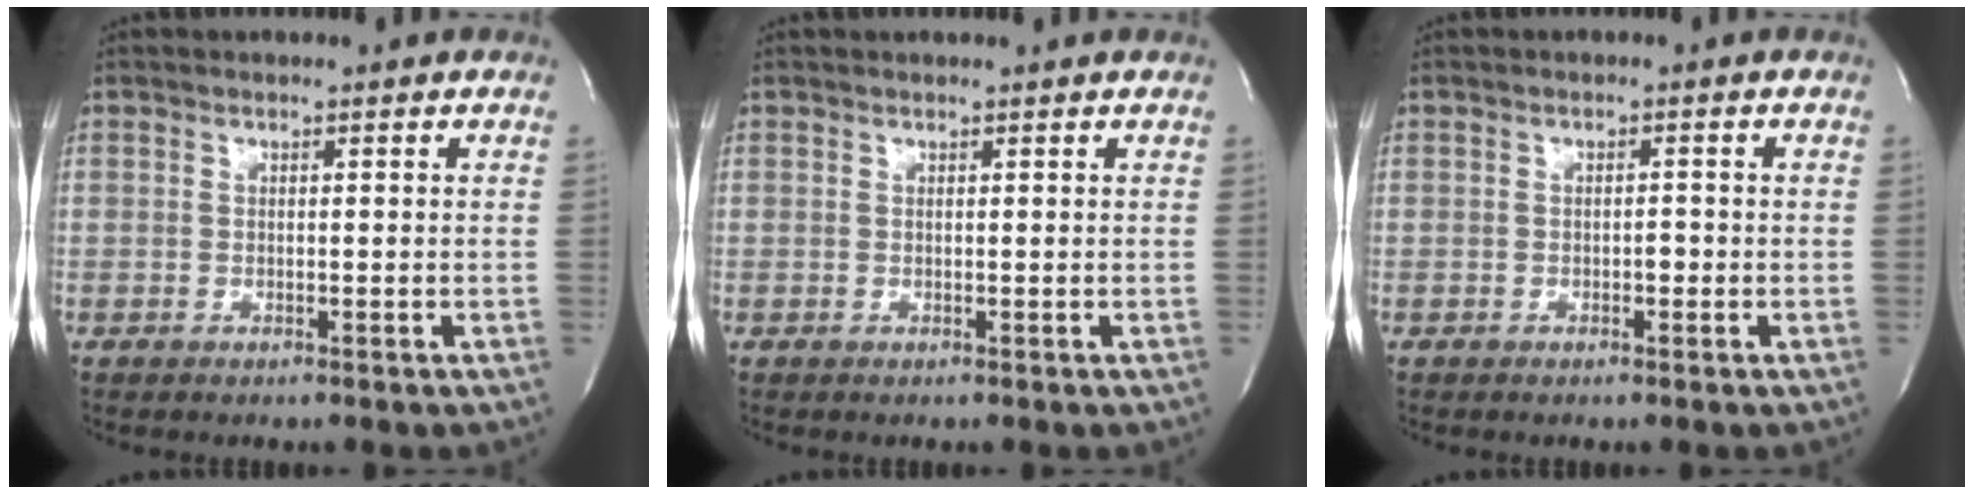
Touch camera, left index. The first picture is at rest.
{"total": 1.6, "force": [1.5, 0.0, 0.5], "torque": [-0.007, 0.013, 0.020]}
{"total": 1.0, "force": [-0.5, 0.4, 0.7], "torque": [-0.009, -0.001, -0.010]}